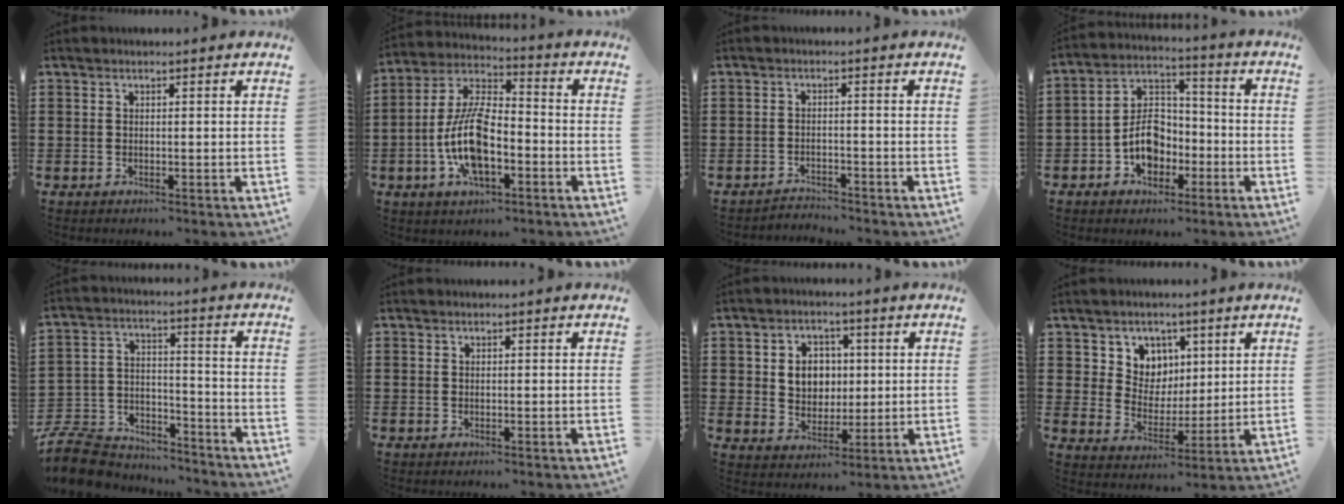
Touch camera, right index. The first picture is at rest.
{"total": 12.0, "force": [-3.6, 5.2, 10.2], "torque": [-0.239, -0.005, -0.072]}
{"total": 2.4, "force": [-2.4, 0.1, -0.2], "torque": [-0.005, -0.001, -0.053]}
{"total": 7.9, "force": [-2.9, 5.6, 4.9], "torque": [-0.100, 0.010, -0.057]}
{"total": 9.9, "force": [-9.2, 2.9, 2.0], "torque": [-0.055, 0.022, -0.183]}
{"total": 0.0}
{"total": 5.7, "force": [0.9, 4.9, 2.6], "torque": [-0.055, 0.010, 0.011]}
{"total": 6.3, "force": [3.3, 5.4, 0.2], "torque": [-0.035, -0.008, 0.060]}